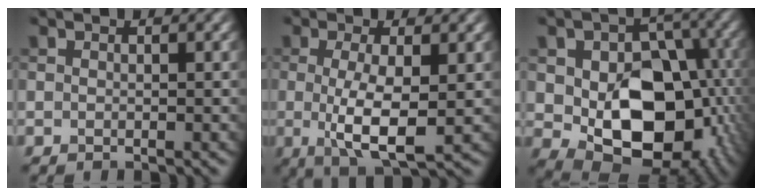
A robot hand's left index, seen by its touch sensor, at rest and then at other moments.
{"total": 5.4, "force": [-0.4, 1.3, 5.2], "torque": [-0.097, -0.011, -0.003]}
{"total": 11.6, "force": [-1.2, 8.0, 8.3], "torque": [-0.121, -0.022, -0.011]}